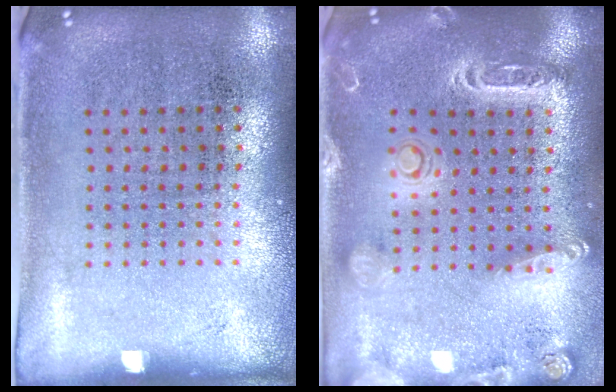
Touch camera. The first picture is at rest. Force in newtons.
{"total": 2.1, "press": 1.9, "slide": 0.9}